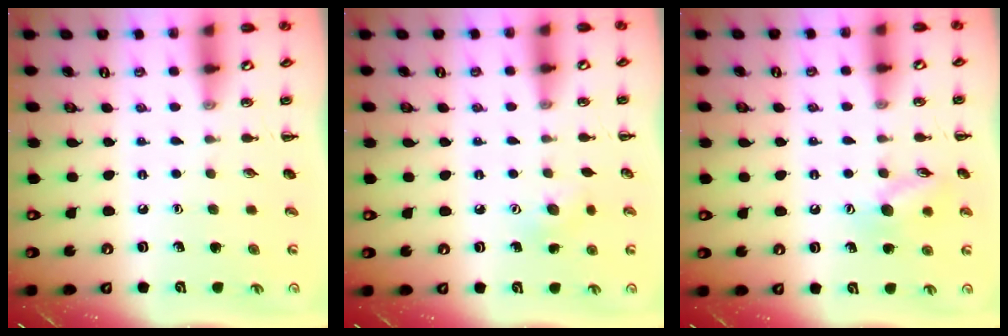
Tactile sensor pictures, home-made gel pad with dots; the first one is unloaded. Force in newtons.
{"total": 6.4, "press": 6.2, "slide": 1.4}
{"total": 10.0, "press": 9.9, "slide": 1.3}